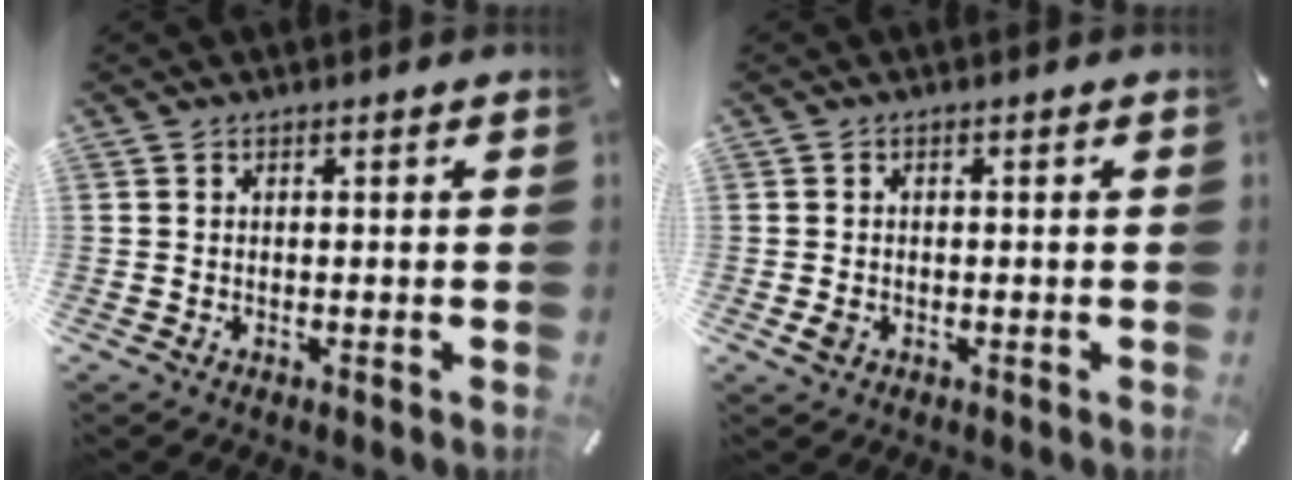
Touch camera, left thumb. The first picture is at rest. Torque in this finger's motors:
{"motor_torque": [0.20, 0.33, 0.05, -0.01, 0.01]}